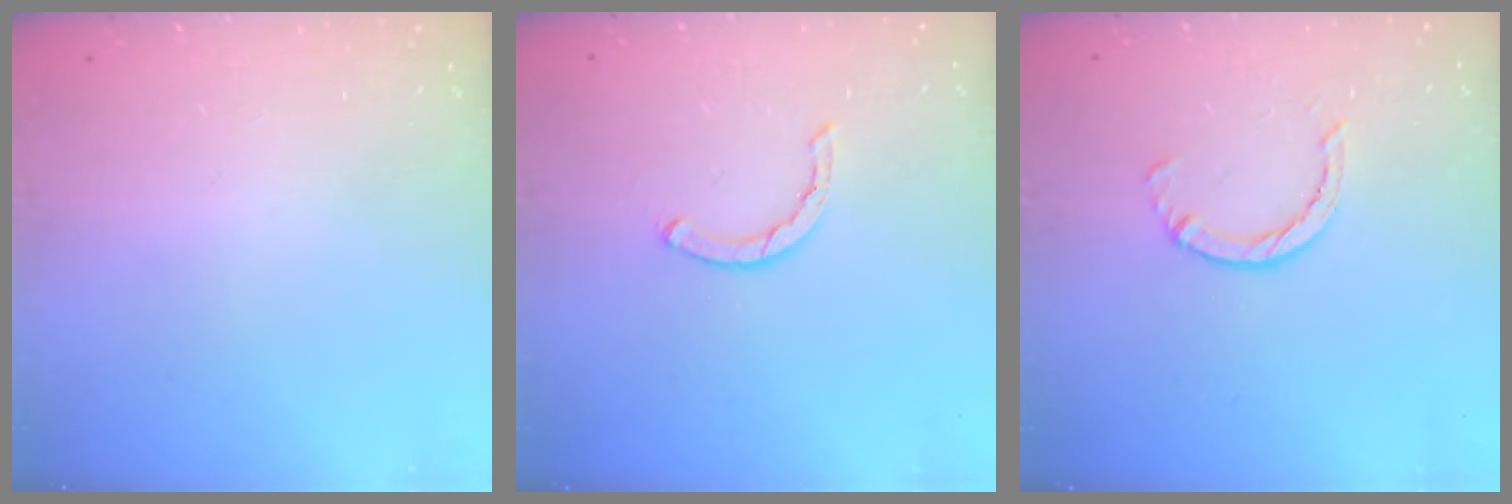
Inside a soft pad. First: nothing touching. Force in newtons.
{"total": 2.0, "press": 2.0, "slide": 0.2}
{"total": 2.4, "press": 2.4, "slide": 0.4}